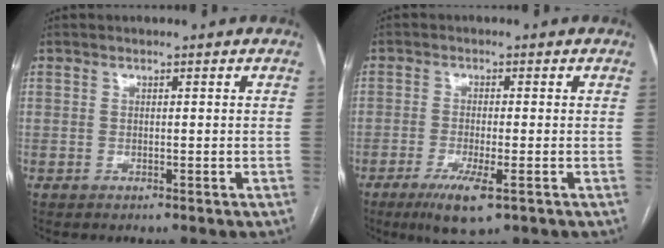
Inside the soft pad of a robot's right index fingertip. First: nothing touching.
{"total": 6.2, "force": [-3.2, 1.0, 5.2], "torque": [-0.100, -0.016, -0.052]}